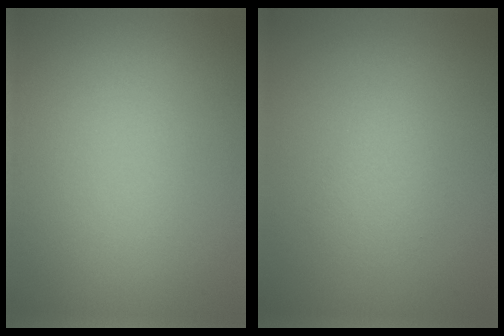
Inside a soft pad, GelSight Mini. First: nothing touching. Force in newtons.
{"total": 1.4, "press": 1.4, "slide": 0.0}